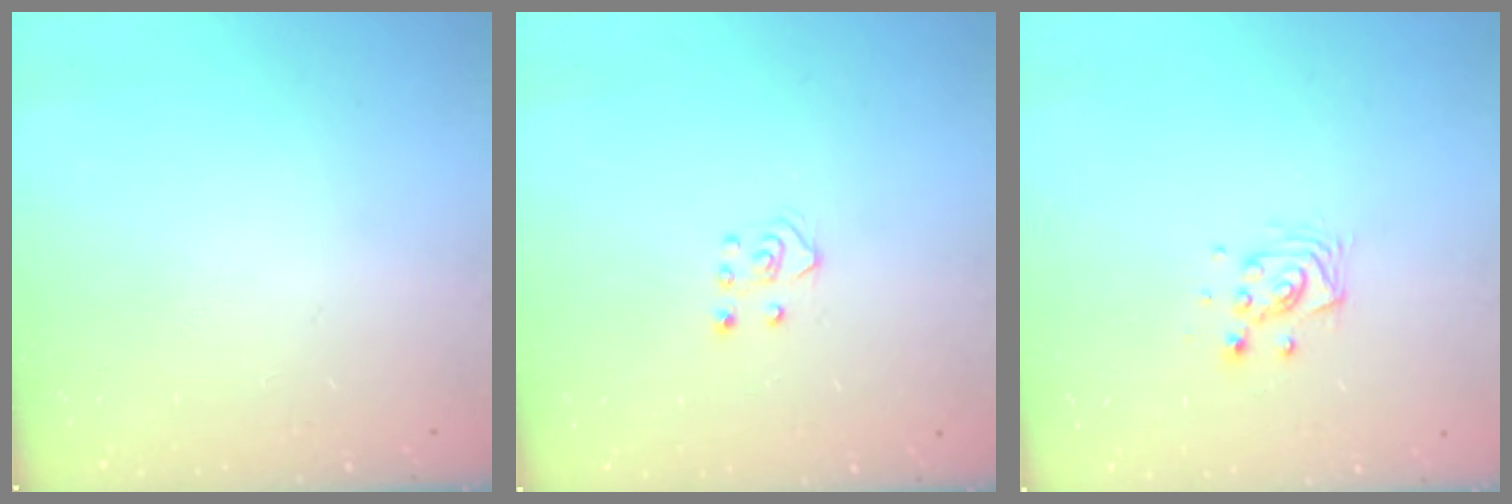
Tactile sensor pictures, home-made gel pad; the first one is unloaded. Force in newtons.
{"total": 4.3, "press": 4.2, "slide": 0.5}
{"total": 6.3, "press": 6.3, "slide": 0.3}